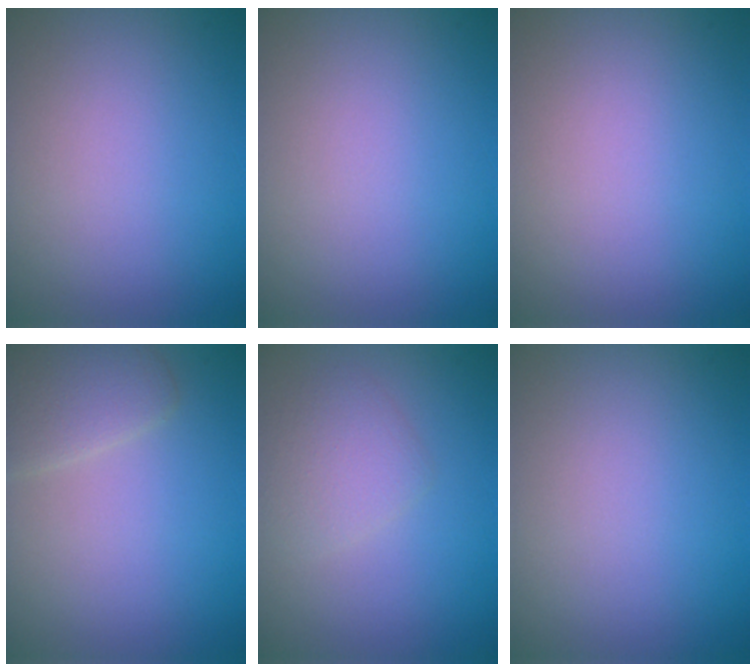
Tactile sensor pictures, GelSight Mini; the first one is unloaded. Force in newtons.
{"total": 0.0}
{"total": 0.0}
{"total": 2.6, "press": 2.6, "slide": 0.2}
{"total": 2.2, "press": 2.2, "slide": 0.1}
{"total": 0.0}